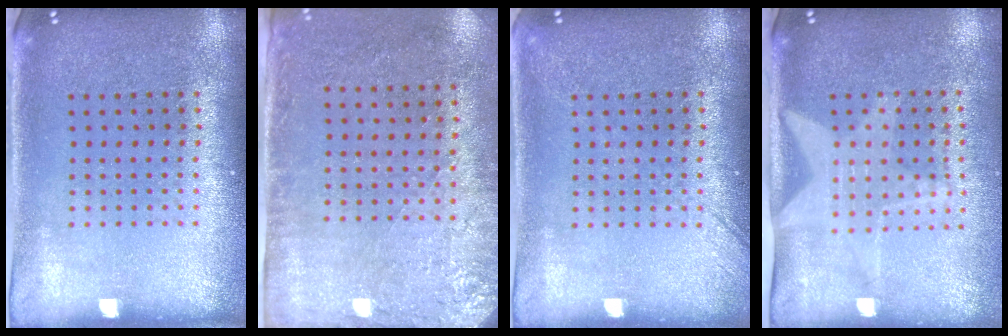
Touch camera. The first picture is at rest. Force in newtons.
{"total": 2.8, "press": 2.3, "slide": 1.6}
{"total": 1.4, "press": 1.3, "slide": 0.3}
{"total": 1.9, "press": 1.5, "slide": 1.1}